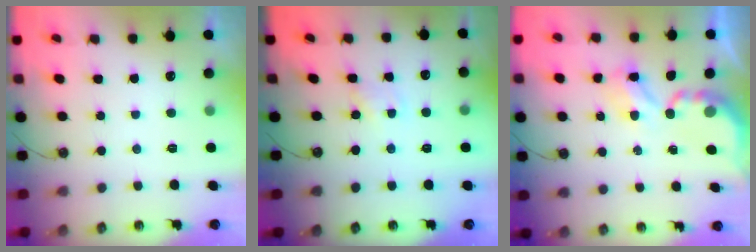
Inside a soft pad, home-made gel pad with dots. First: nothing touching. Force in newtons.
{"total": 2.7, "press": 2.7, "slide": 0.4}
{"total": 4.0, "press": 4.0, "slide": 0.2}